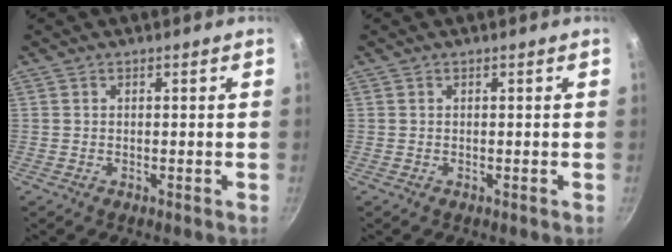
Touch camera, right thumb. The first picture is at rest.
{"total": 0.0}